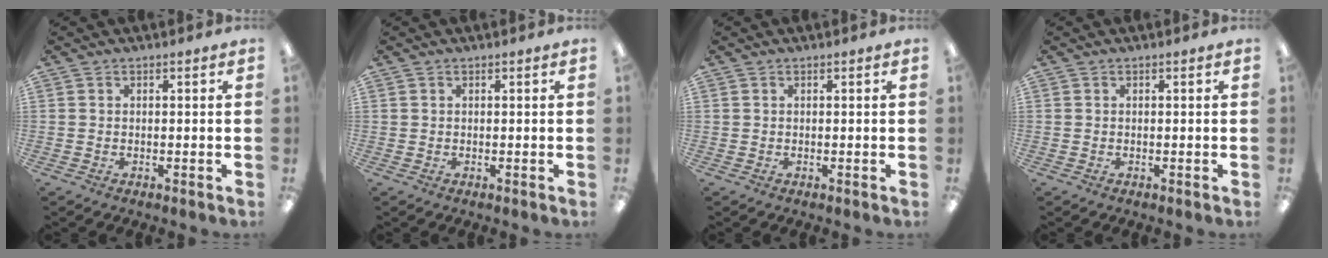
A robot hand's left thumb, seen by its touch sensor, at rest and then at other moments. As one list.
[{"total": 0.0}, {"total": 0.0}, {"total": 0.0}]